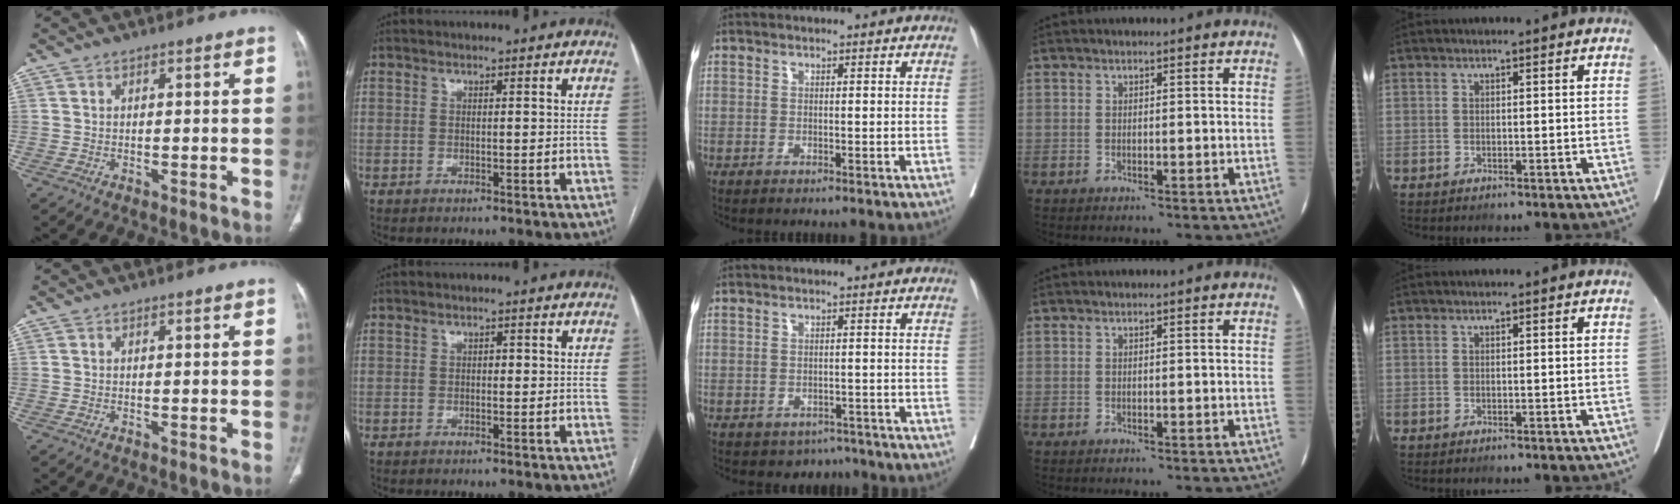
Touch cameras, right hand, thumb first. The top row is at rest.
{"index": {"total": 0.9, "force": [0.0, 0.6, 0.7], "torque": [-0.007, 0.004, -0.002]}, "middle": {"total": 2.7, "force": [-2.2, 1.7, 0.2], "torque": [0.002, 0.008, -0.026]}}